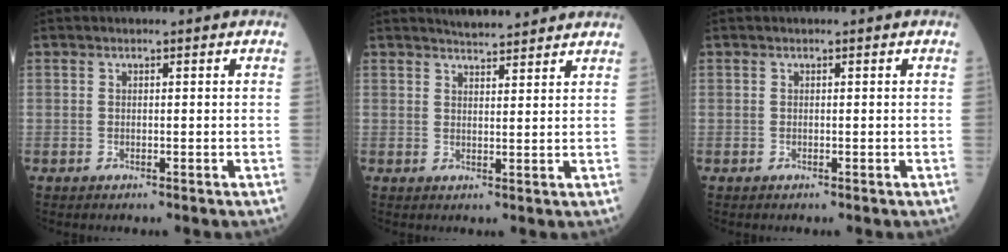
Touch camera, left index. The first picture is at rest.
{"total": 5.6, "force": [5.3, 0.6, 1.5], "torque": [-0.028, 0.016, 0.073]}
{"total": 0.0}